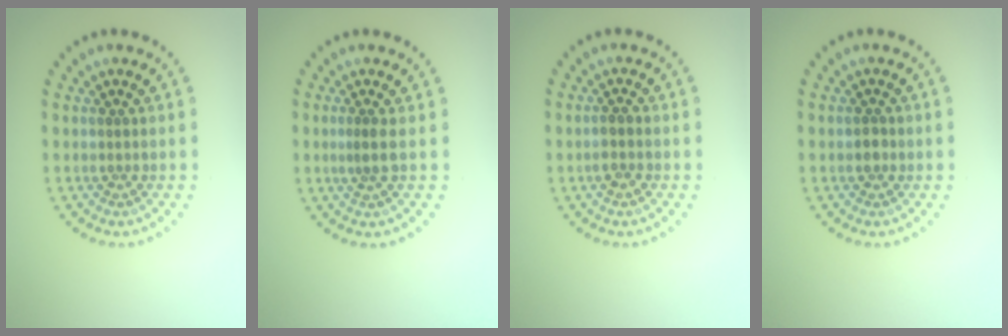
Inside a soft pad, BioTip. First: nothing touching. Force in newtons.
{"total": 1.2, "press": 0.7, "slide": 0.9}
{"total": 1.4, "press": 1.3, "slide": 0.6}
{"total": 1.0, "press": 1.0, "slide": 0.4}